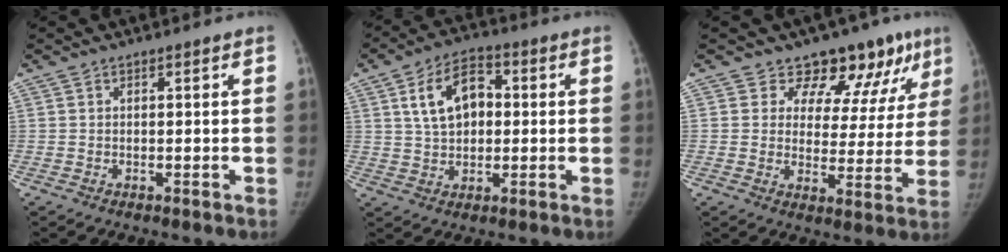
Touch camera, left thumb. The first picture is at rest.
{"total": 10.2, "force": [2.1, 6.7, 7.4], "torque": [-0.110, 0.010, 0.031]}
{"total": 13.0, "force": [9.6, 7.4, 4.9], "torque": [-0.006, -0.052, 0.105]}